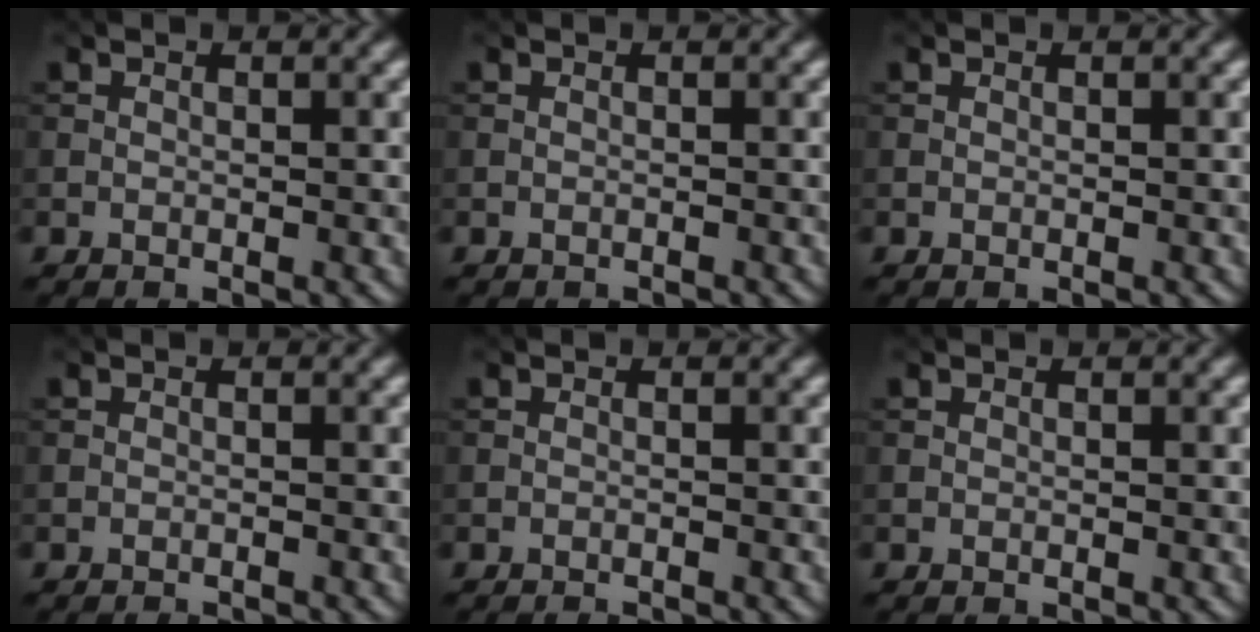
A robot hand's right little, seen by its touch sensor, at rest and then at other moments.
{"total": 0.6, "force": [-0.6, 0.0, 0.0], "torque": [0.003, -0.002, -0.012]}
{"total": 0.0}
{"total": 1.2, "force": [-1.1, 0.2, 0.3], "torque": [0.004, 0.000, -0.019]}
{"total": 1.1, "force": [-1.0, 0.2, 0.3], "torque": [0.003, -0.001, -0.018]}
{"total": 0.0}